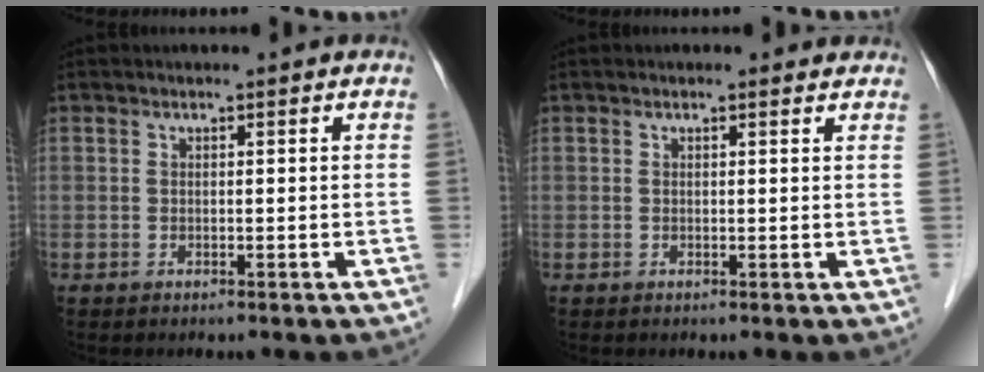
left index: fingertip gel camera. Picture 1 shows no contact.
{"total": 1.6, "force": [1.5, 0.5, 0.4], "torque": [-0.011, 0.000, 0.009]}